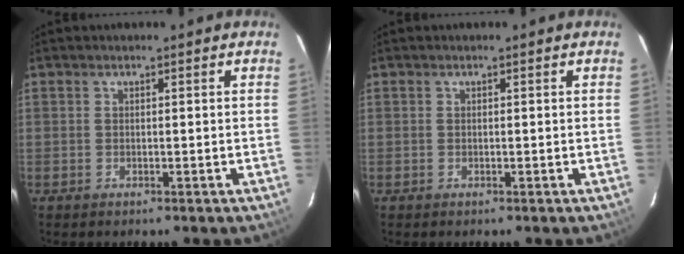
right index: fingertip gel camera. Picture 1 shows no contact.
{"total": 0.0}